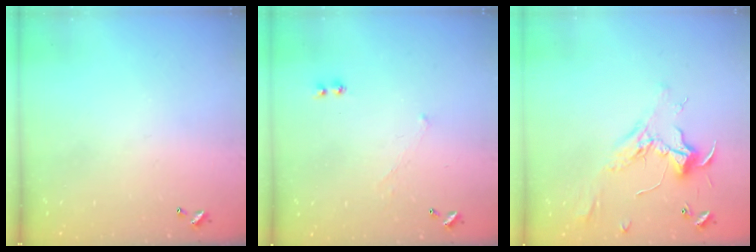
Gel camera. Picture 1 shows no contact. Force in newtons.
{"total": 1.1, "press": 0.9, "slide": 0.5}
{"total": 2.3, "press": 2.2, "slide": 0.8}